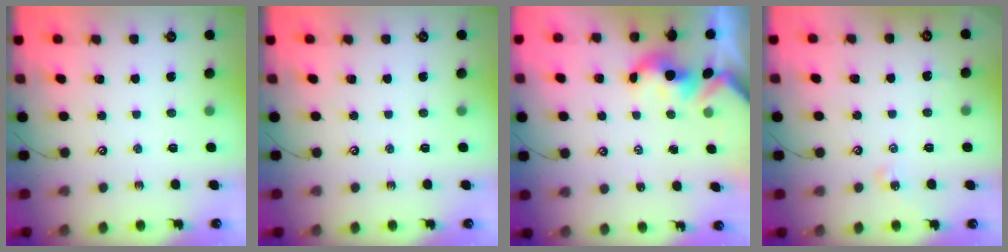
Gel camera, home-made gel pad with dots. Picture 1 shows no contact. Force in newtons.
{"total": 0.0}
{"total": 1.7, "press": 1.6, "slide": 0.2}
{"total": 4.3, "press": 4.3, "slide": 0.6}